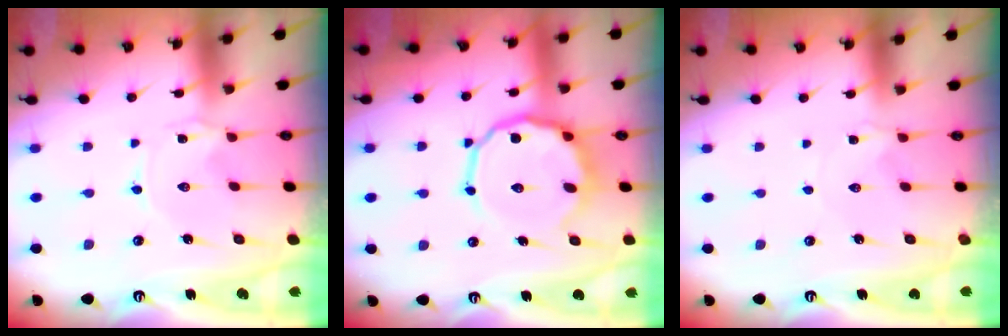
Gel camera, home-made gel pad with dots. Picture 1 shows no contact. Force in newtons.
{"total": 12.4, "press": 12.1, "slide": 2.6}
{"total": 1.4, "press": 1.4, "slide": 0.2}